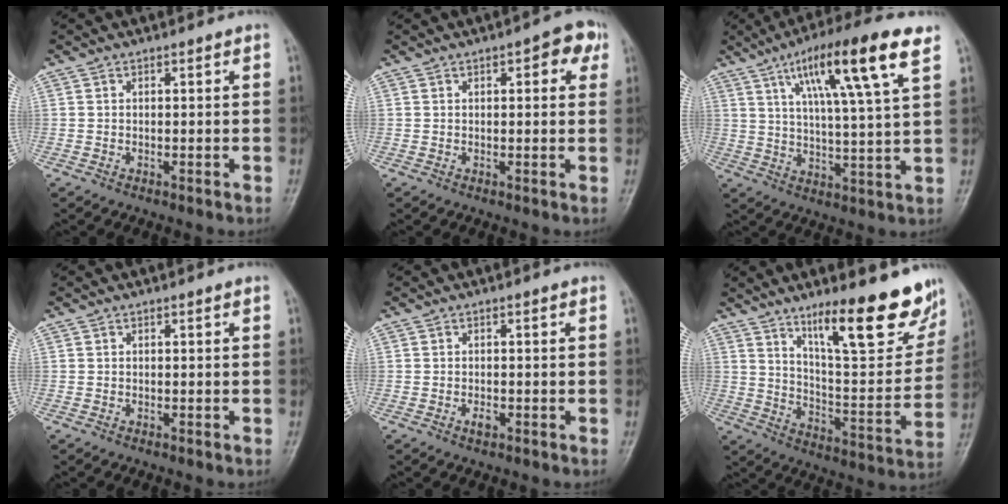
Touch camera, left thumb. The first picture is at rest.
{"total": 5.1, "force": [2.1, 2.1, 4.2], "torque": [-0.031, 0.000, 0.017]}
{"total": 16.7, "force": [8.2, 2.1, 14.3], "torque": [-0.235, -0.019, 0.134]}
{"total": 0.0}
{"total": 1.3, "force": [-0.5, 0.7, 0.9], "torque": [-0.014, 0.000, -0.010]}
{"total": 20.6, "force": [13.3, 5.2, 14.9], "torque": [-0.172, -0.076, 0.210]}